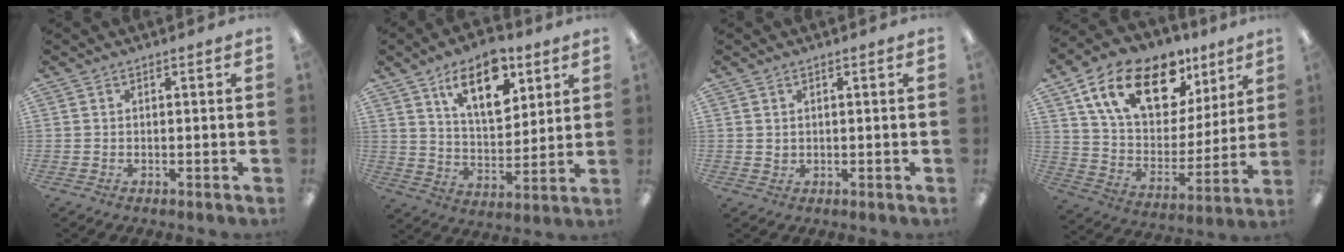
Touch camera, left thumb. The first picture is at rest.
{"total": 15.4, "force": [9.0, 7.5, 10.0], "torque": [-0.147, -0.032, 0.152]}
{"total": 1.0, "force": [0.6, 0.8, 0.2], "torque": [0.003, -0.001, 0.009]}
{"total": 20.0, "force": [12.1, 11.0, 11.4], "torque": [-0.206, -0.057, 0.218]}